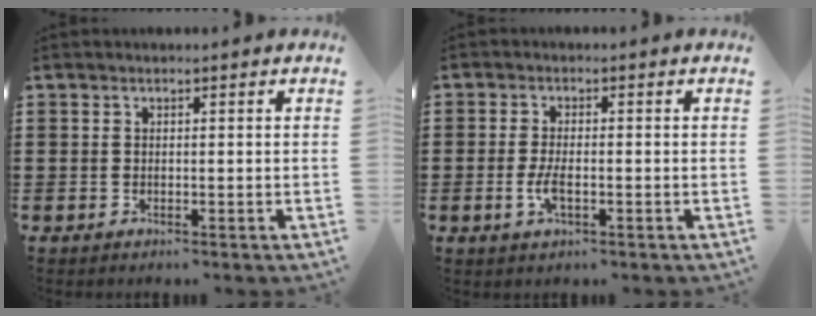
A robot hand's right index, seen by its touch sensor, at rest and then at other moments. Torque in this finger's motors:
{"motor_torque": [0.95, 0.97, 0.12, 0.03]}